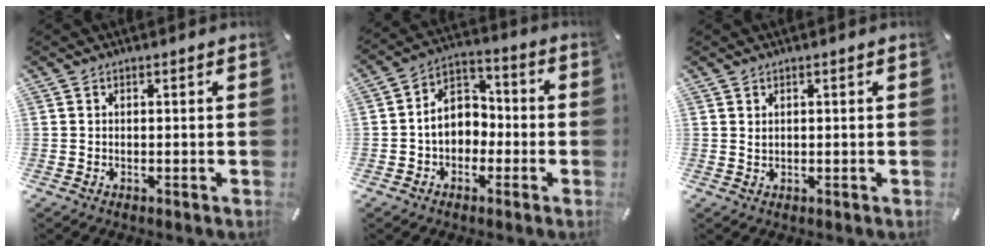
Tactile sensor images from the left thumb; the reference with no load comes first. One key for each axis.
{"total": 8.2, "fx": -1.7, "fy": 6.9, "fz": 4.1, "tx": -0.078, "ty": 0.020, "tz": -0.031}
{"total": 0.8, "fx": 0.4, "fy": 0.6, "fz": 0.4, "tx": -0.009, "ty": 0.000, "tz": 0.008}